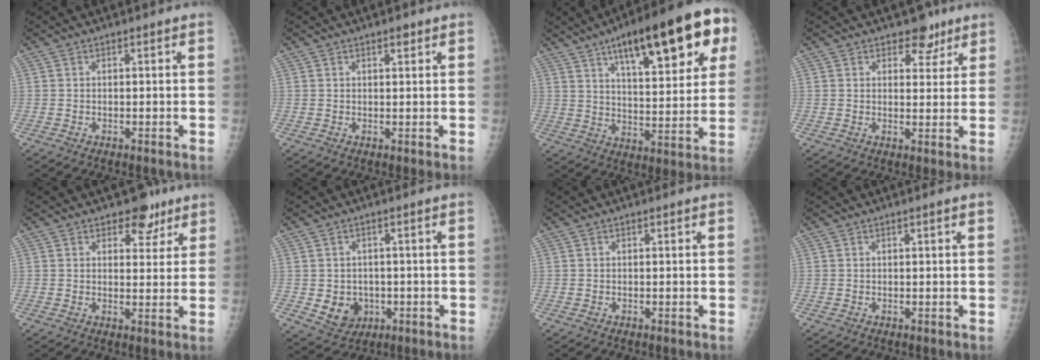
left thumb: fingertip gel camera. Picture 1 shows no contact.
{"total": 1.4, "force": [1.0, 0.5, 0.8], "torque": [-0.007, -0.005, 0.014]}
{"total": 24.6, "force": [11.8, 7.6, 20.2], "torque": [-0.263, -0.016, 0.171]}
{"total": 4.9, "force": [3.5, 3.0, 1.7], "torque": [0.009, -0.019, 0.048]}
{"total": 5.9, "force": [4.0, 3.5, 2.5], "torque": [0.001, -0.019, 0.053]}
{"total": 6.1, "force": [-1.0, 5.2, 2.9], "torque": [-0.022, 0.001, -0.002]}
{"total": 0.0}
{"total": 0.9, "force": [0.5, -0.1, 0.8], "torque": [-0.016, 0.000, 0.006]}